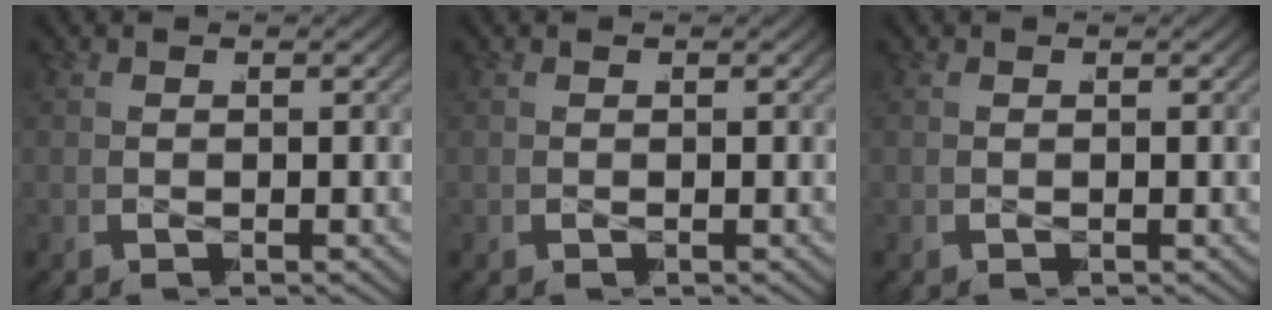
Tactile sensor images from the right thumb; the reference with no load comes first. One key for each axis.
{"total": 0.0}
{"total": 0.0}